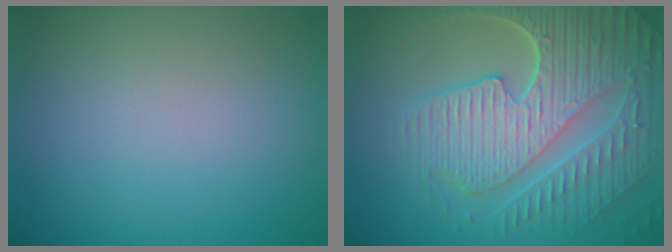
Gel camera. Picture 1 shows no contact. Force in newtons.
{"total": 10.0, "press": 6.6, "slide": 7.5}